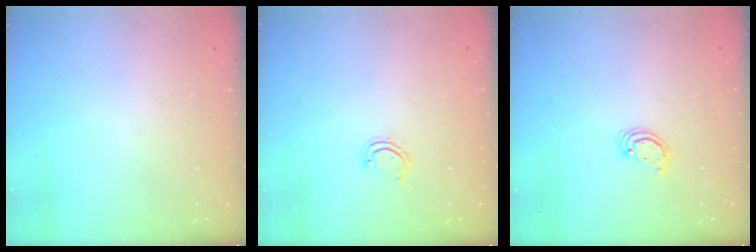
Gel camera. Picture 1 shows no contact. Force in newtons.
{"total": 3.8, "press": 3.8, "slide": 0.3}
{"total": 2.5, "press": 2.5, "slide": 0.2}